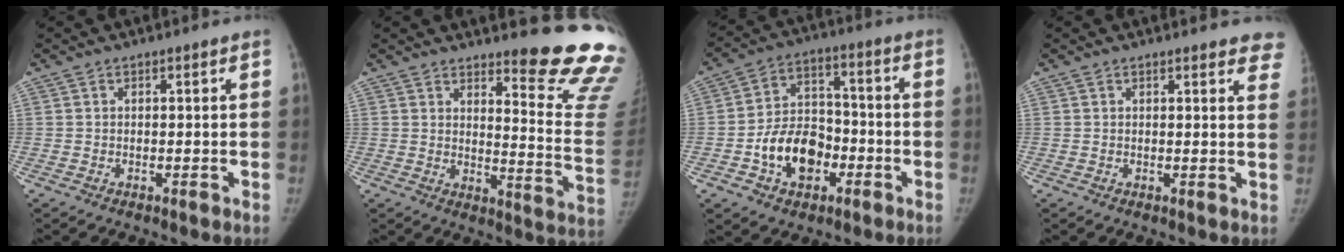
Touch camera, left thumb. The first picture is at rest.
{"total": 16.7, "force": [14.8, 1.8, 7.5], "torque": [-0.065, -0.185, 0.169]}
{"total": 13.1, "force": [-4.7, 9.4, 7.9], "torque": [-0.096, 0.036, -0.080]}
{"total": 5.8, "force": [5.1, 1.8, 2.1], "torque": [0.010, -0.021, 0.036]}